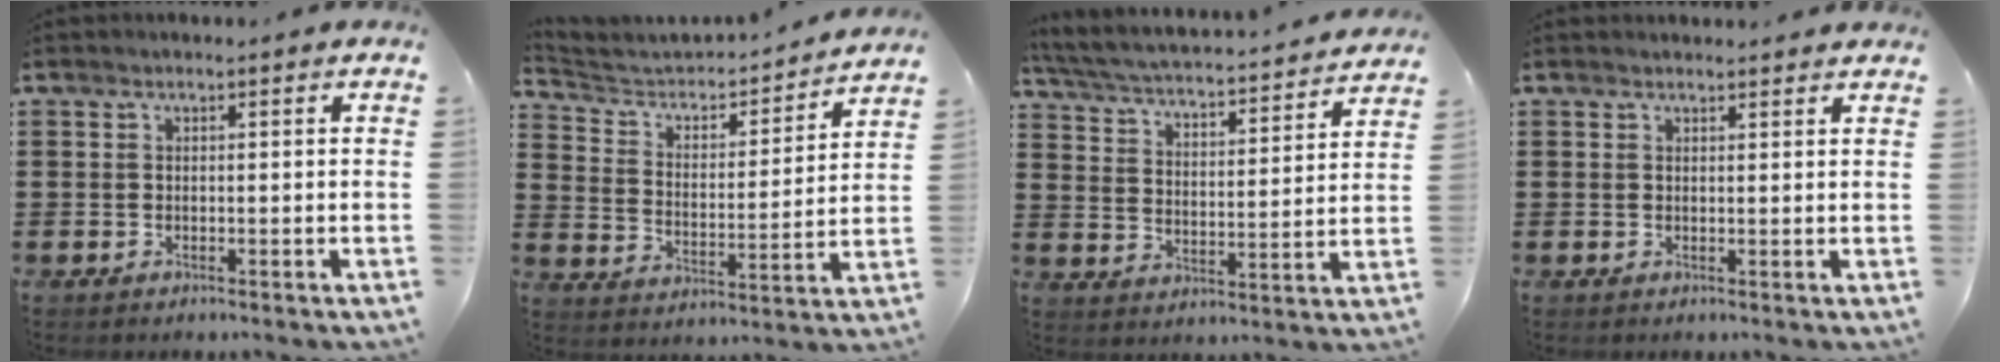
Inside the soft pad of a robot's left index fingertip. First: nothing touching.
{"total": 3.5, "force": [3.2, 1.4, 0.7], "torque": [-0.040, -0.031, 0.043]}
{"total": 3.5, "force": [3.3, -0.1, 1.2], "torque": [-0.043, -0.032, 0.045]}
{"total": 1.3, "force": [1.3, 0.1, 0.0], "torque": [-0.004, 0.001, 0.026]}